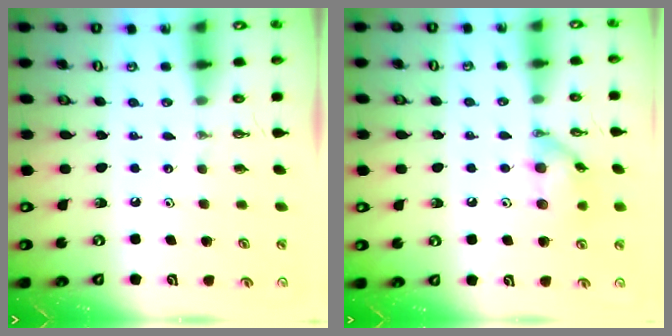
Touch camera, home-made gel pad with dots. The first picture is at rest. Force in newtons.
{"total": 11.6, "press": 11.6, "slide": 0.4}